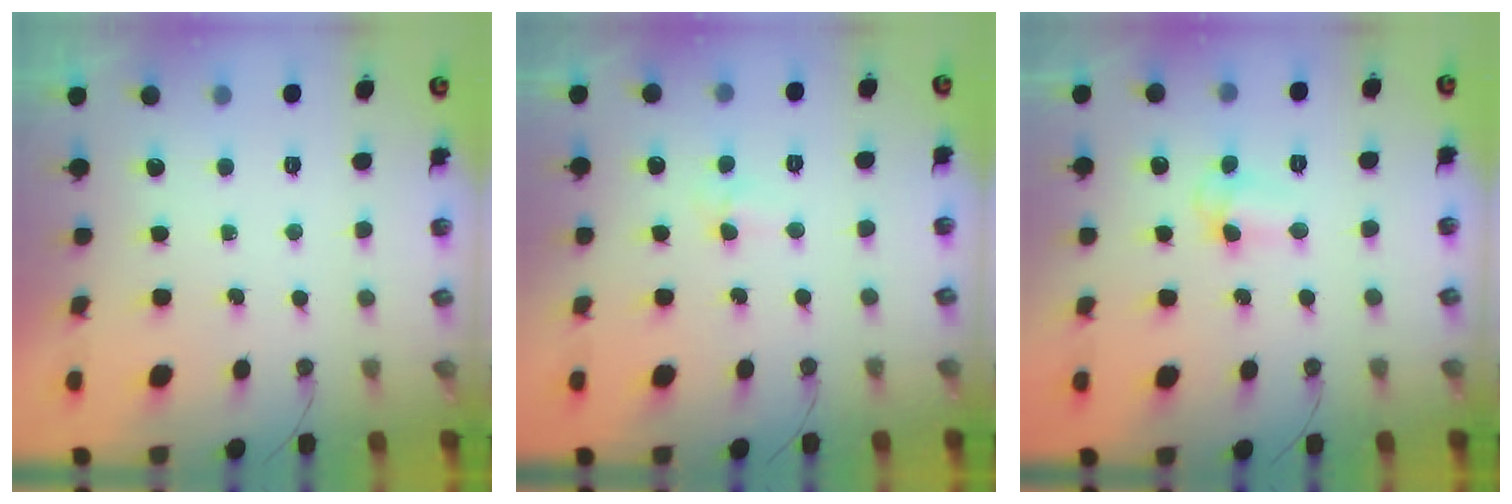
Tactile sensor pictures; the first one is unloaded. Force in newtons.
{"total": 3.0, "press": 2.9, "slide": 0.7}
{"total": 3.7, "press": 3.6, "slide": 0.8}